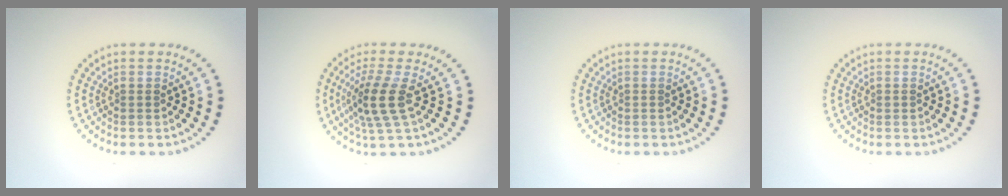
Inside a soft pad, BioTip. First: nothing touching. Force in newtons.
{"total": 3.9, "press": 3.1, "slide": 2.5}
{"total": 0.0}
{"total": 0.0}